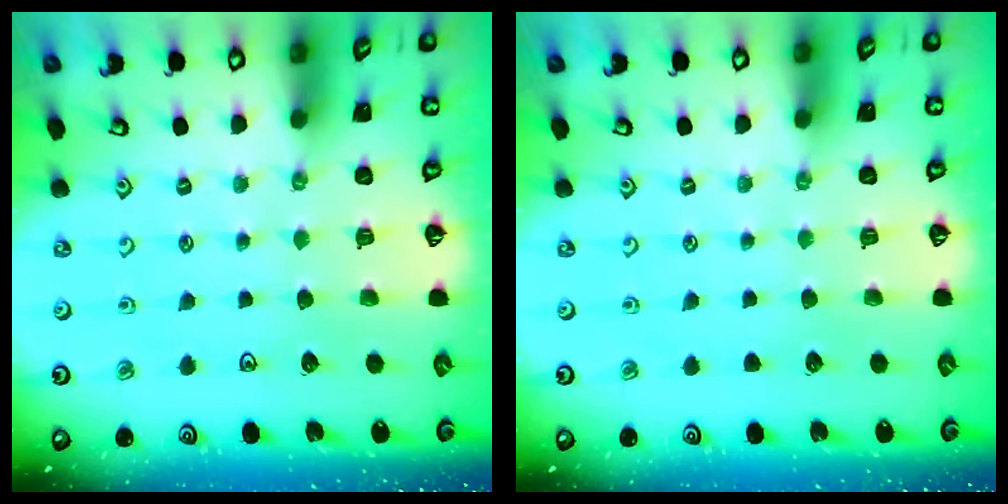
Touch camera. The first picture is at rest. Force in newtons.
{"total": 0.0}